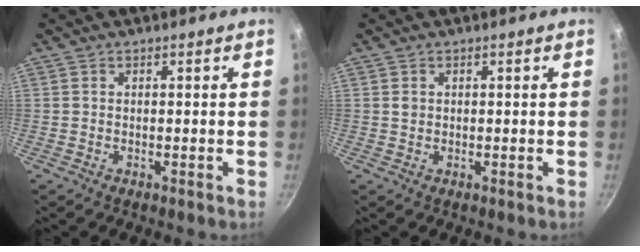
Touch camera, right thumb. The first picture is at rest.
{"total": 0.8, "force": [0.2, 0.7, 0.4], "torque": [-0.005, 0.001, 0.004]}